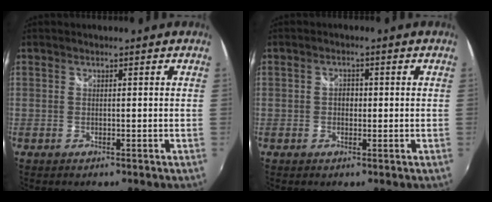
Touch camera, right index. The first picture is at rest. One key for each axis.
{"total": 1.8, "fx": -0.2, "fy": 1.5, "fz": 1.0, "tx": -0.015, "ty": 0.004, "tz": -0.006}